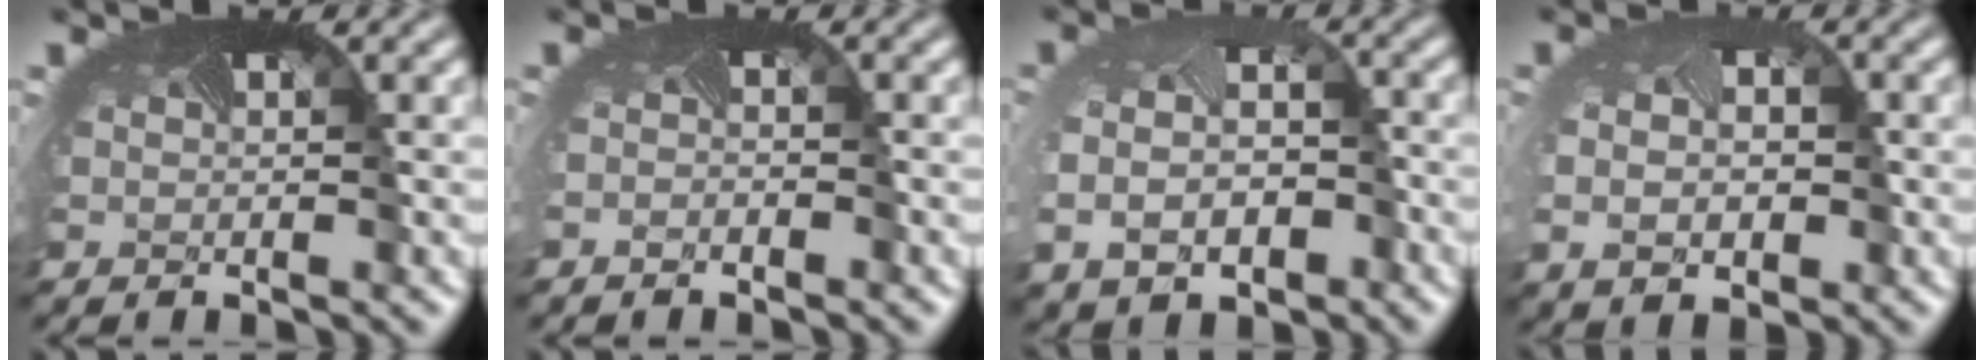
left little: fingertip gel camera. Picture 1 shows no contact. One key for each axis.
{"total": 1.1, "fx": -1.1, "fy": -0.2, "fz": -0.2, "tx": -0.004, "ty": -0.006, "tz": -0.018}
{"total": 6.6, "fx": -2.2, "fy": 4.5, "fz": 4.3, "tx": -0.097, "ty": -0.035, "tz": -0.018}
{"total": 4.4, "fx": -0.5, "fy": 3.1, "fz": 3.0, "tx": -0.055, "ty": -0.003, "tz": 0.003}